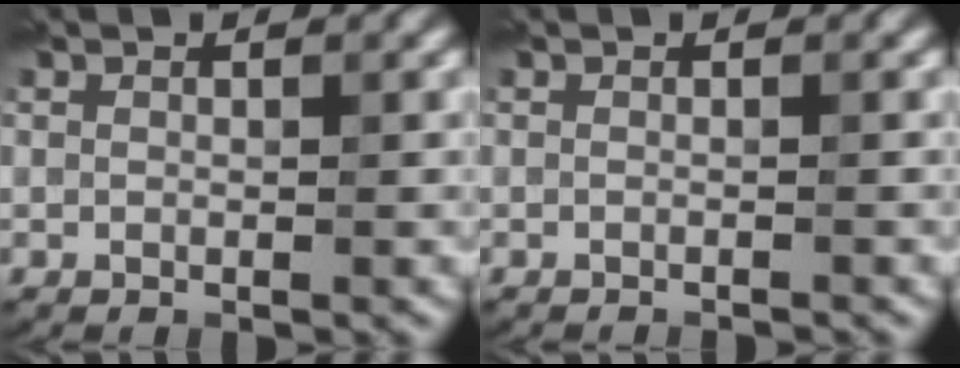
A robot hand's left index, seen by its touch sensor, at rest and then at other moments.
{"total": 1.2, "force": [-0.9, 0.3, 0.7], "torque": [0.004, -0.007, -0.021]}